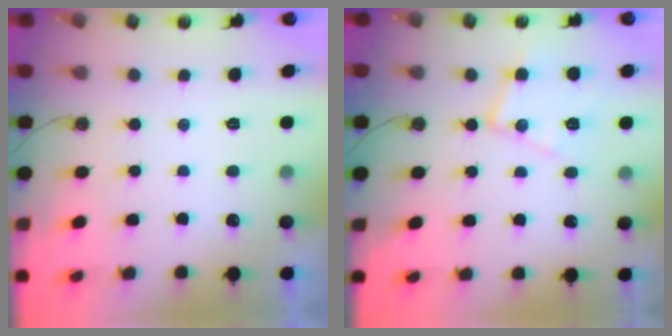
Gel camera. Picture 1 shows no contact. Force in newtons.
{"total": 12.8, "press": 12.8, "slide": 1.0}